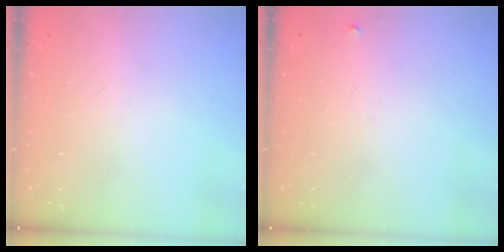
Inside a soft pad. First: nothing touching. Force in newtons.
{"total": 2.1, "press": 2.1, "slide": 0.1}